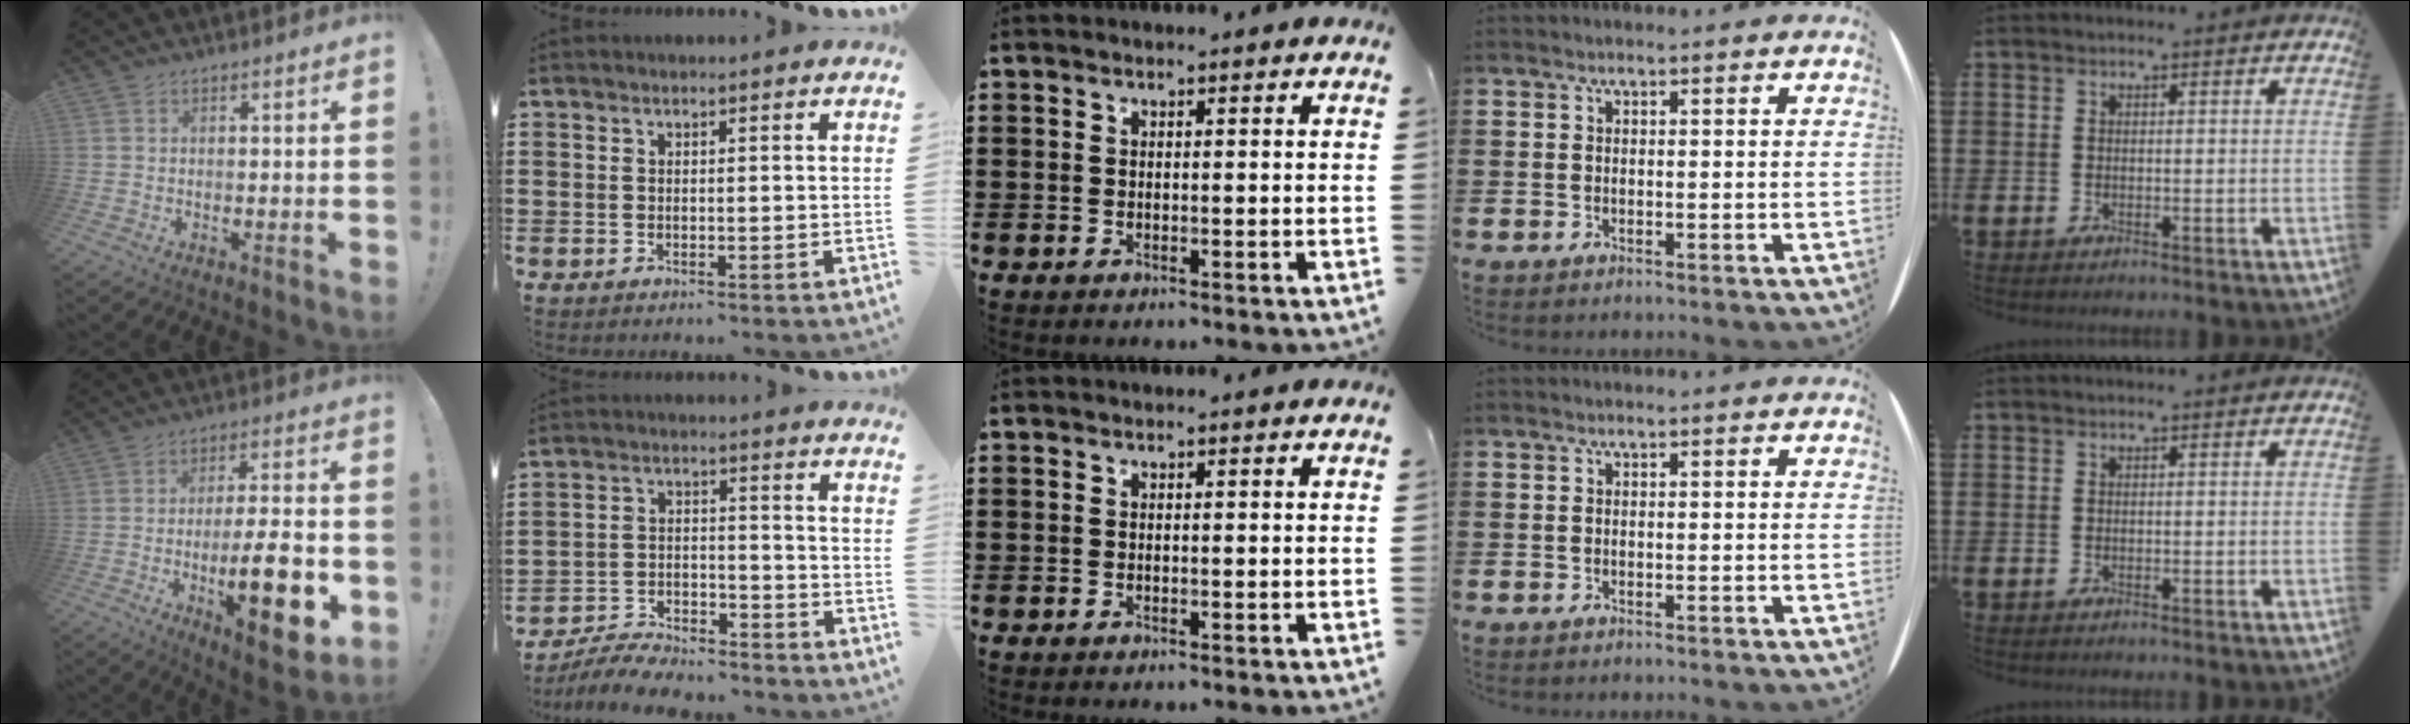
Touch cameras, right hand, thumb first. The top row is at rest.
{"thumb": {"total": 20.9, "force": [-5.9, 6.9, 18.9], "torque": [-0.286, 0.017, -0.086]}, "index": {"total": 6.6, "force": [-6.4, 0.9, 1.1], "torque": [-0.020, 0.013, -0.125]}}